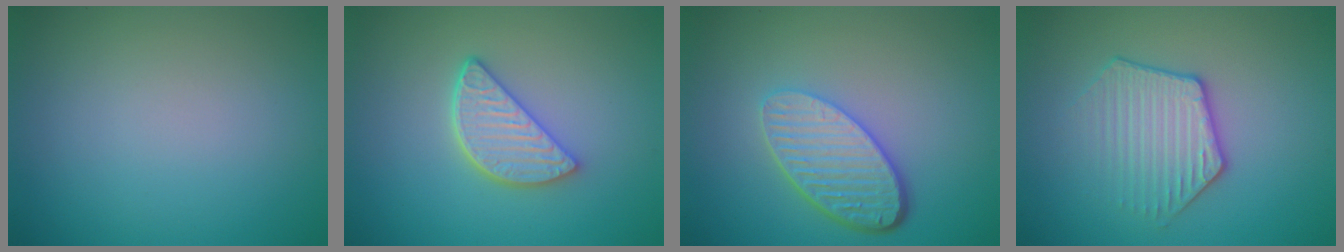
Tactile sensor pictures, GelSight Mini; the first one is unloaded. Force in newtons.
{"total": 3.9, "press": 3.2, "slide": 2.2}
{"total": 5.3, "press": 3.9, "slide": 3.6}
{"total": 3.4, "press": 3.2, "slide": 1.3}